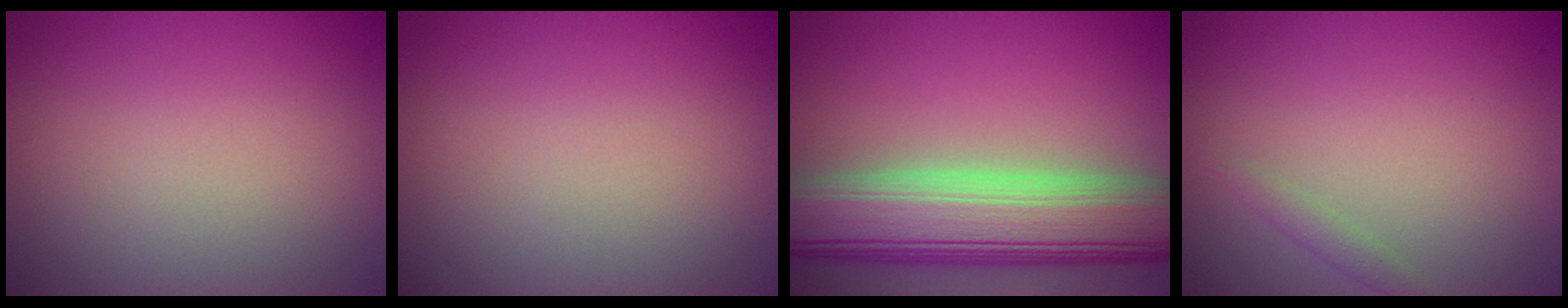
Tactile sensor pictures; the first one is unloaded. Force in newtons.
{"total": 0.0}
{"total": 10.6, "press": 10.5, "slide": 0.7}
{"total": 1.0, "press": 1.0, "slide": 0.0}